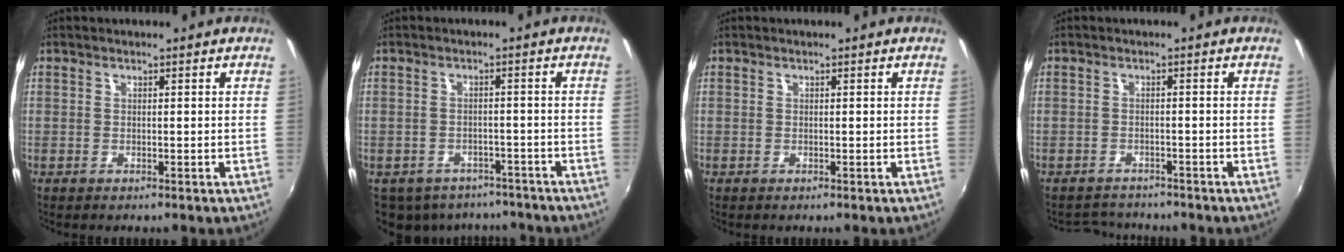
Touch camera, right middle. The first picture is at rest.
{"total": 12.2, "force": [-9.2, 6.9, 4.0], "torque": [-0.098, -0.002, -0.115]}
{"total": 0.0}
{"total": 4.2, "force": [-3.9, 1.4, 0.0], "torque": [-0.016, 0.003, -0.067]}